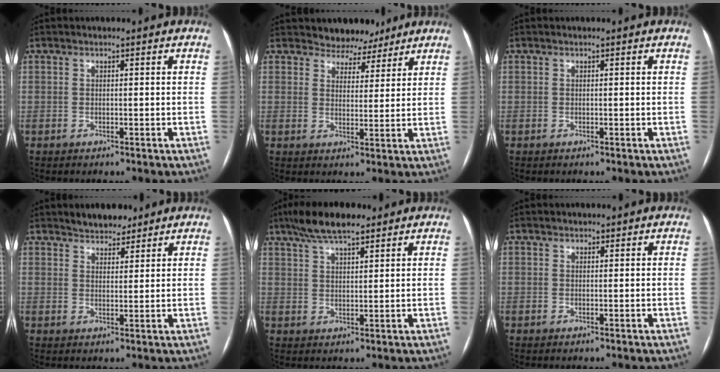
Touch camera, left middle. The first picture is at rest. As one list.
[{"total": 5.5, "force": [4.8, 2.7, 0.3], "torque": [-0.002, 0.001, 0.065]}, {"total": 0.0}, {"total": 4.5, "force": [3.9, 1.9, 1.3], "torque": [-0.021, 0.008, 0.065]}, {"total": 8.0, "force": [6.1, 1.9, 4.9], "torque": [-0.092, 0.021, 0.106]}, {"total": 0.7, "force": [0.5, 0.4, 0.1], "torque": [-0.001, 0.000, 0.006]}]